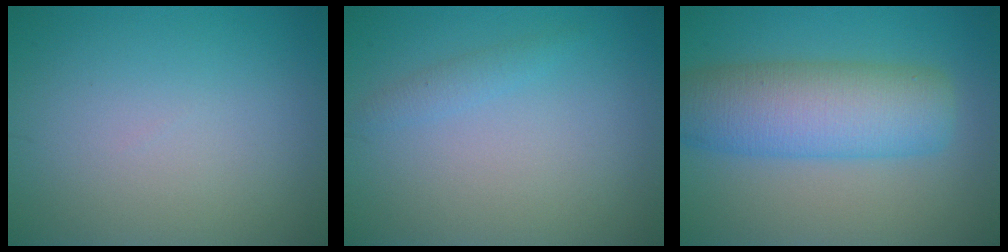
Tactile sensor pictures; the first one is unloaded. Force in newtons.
{"total": 1.1, "press": 1.1, "slide": 0.1}
{"total": 7.9, "press": 7.9, "slide": 0.3}